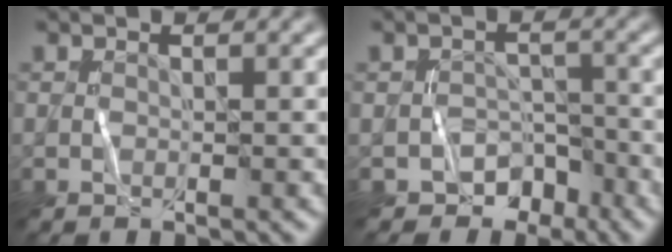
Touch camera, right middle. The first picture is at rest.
{"total": 3.5, "force": [-2.8, 2.1, 0.3], "torque": [0.015, 0.003, -0.038]}